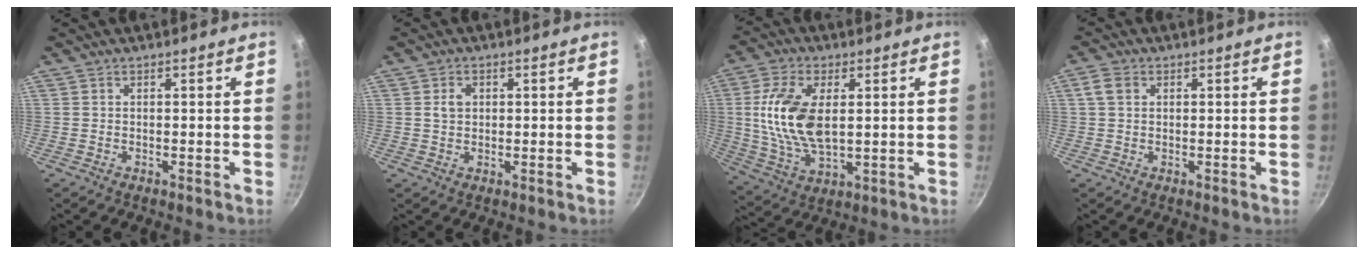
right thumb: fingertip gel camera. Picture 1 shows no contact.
{"total": 2.7, "force": [0.6, 2.1, 1.6], "torque": [-0.019, 0.001, 0.011]}
{"total": 14.8, "force": [2.1, 7.9, 12.3], "torque": [-0.235, -0.006, 0.045]}
{"total": 3.2, "force": [0.8, 2.6, 1.8], "torque": [-0.027, 0.003, 0.014]}